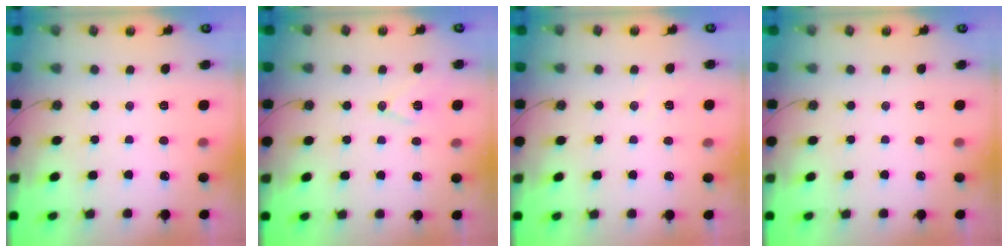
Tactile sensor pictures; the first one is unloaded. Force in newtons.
{"total": 9.2, "press": 8.4, "slide": 3.7}
{"total": 5.7, "press": 4.7, "slide": 3.2}
{"total": 0.0}